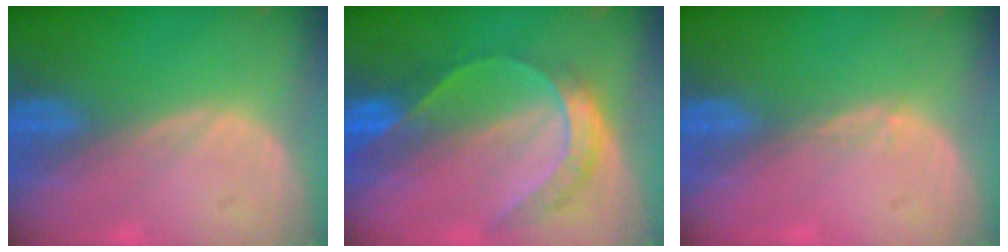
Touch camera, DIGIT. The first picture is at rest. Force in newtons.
{"total": 7.7, "press": 6.5, "slide": 4.2}
{"total": 0.6, "press": 0.4, "slide": 0.4}